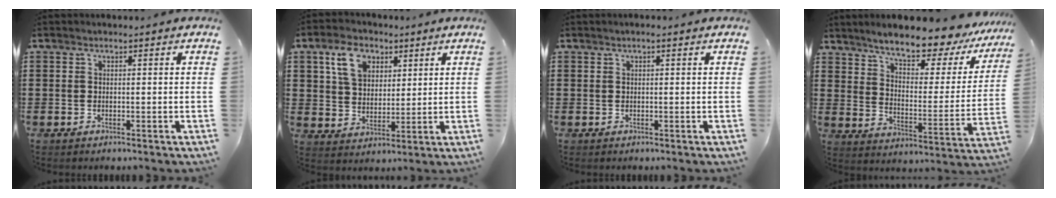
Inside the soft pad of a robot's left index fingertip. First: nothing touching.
{"total": 7.3, "force": [4.0, 4.9, 3.7], "torque": [-0.080, 0.012, 0.072]}
{"total": 0.5, "force": [0.1, 0.0, 0.5], "torque": [-0.009, -0.001, 0.002]}
{"total": 8.9, "force": [8.0, 1.1, 3.9], "torque": [-0.086, -0.060, 0.129]}